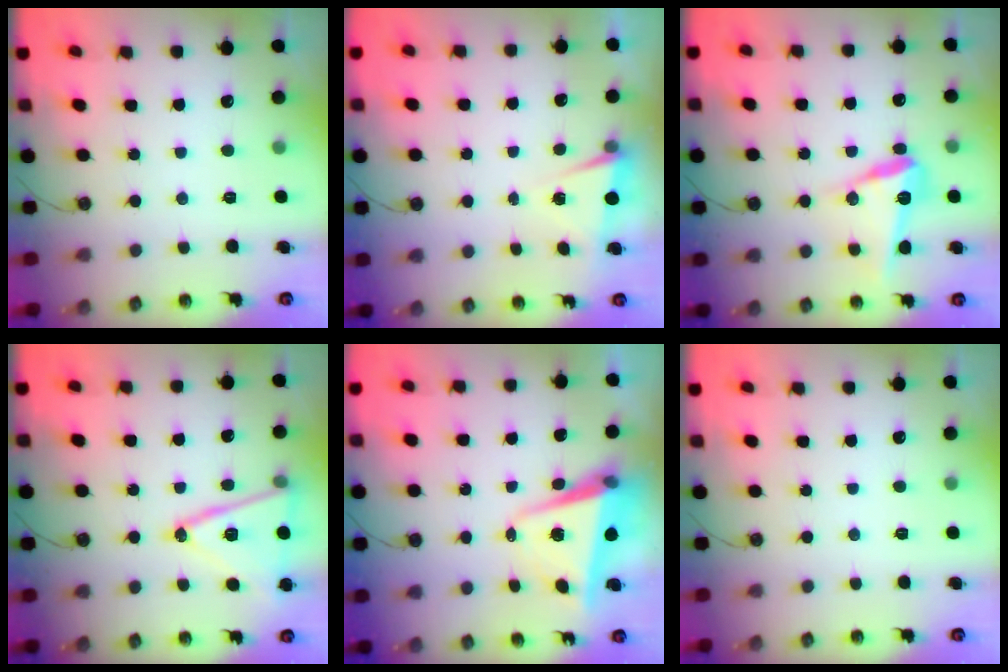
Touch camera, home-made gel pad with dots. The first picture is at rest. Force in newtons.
{"total": 2.8, "press": 1.8, "slide": 2.2}
{"total": 14.5, "press": 14.4, "slide": 1.2}
{"total": 16.6, "press": 16.3, "slide": 3.3}
{"total": 7.1, "press": 6.9, "slide": 1.7}
{"total": 0.0}